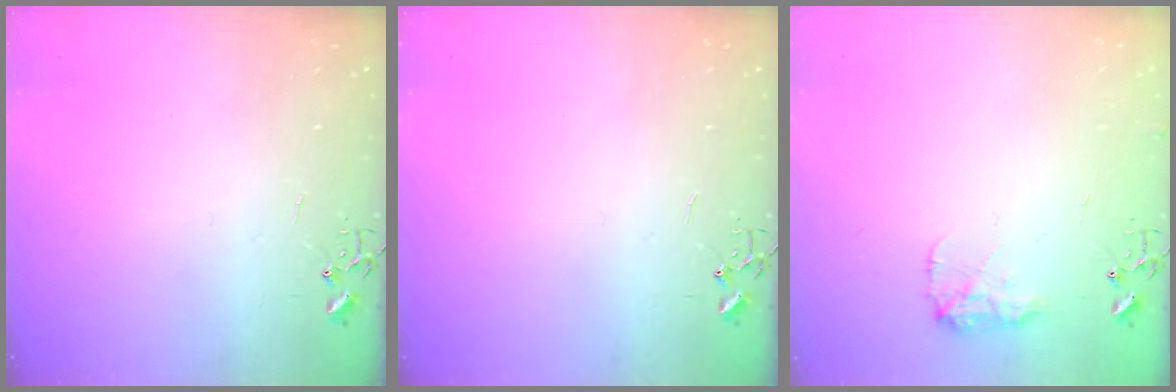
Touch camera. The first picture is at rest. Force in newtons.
{"total": 0.0}
{"total": 8.7, "press": 8.6, "slide": 0.5}